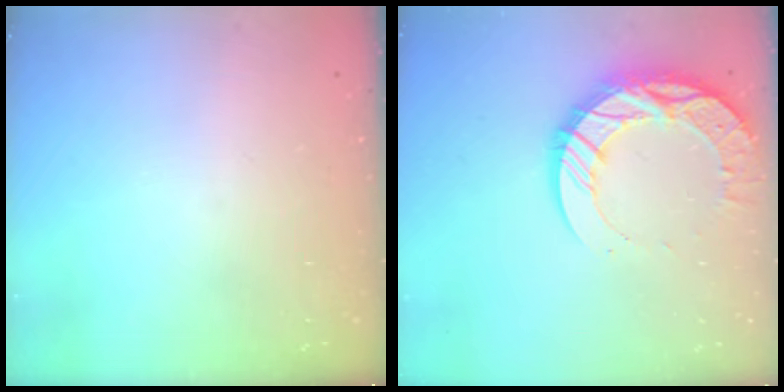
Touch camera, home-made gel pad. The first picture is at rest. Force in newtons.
{"total": 14.6, "press": 14.5, "slide": 1.1}